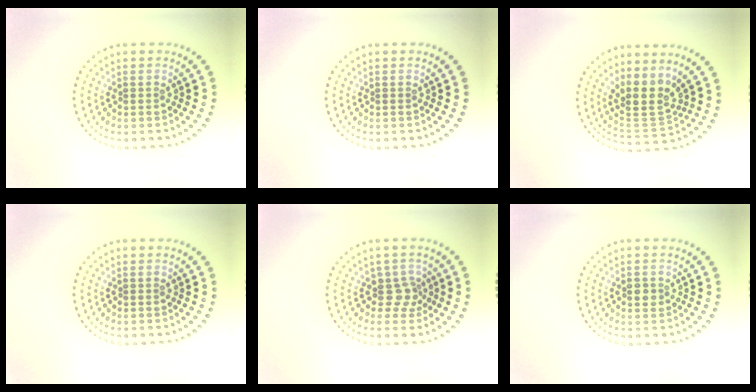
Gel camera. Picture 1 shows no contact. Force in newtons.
{"total": 0.0}
{"total": 3.8, "press": 3.2, "slide": 2.1}
{"total": 0.0}
{"total": 1.9, "press": 1.4, "slide": 1.2}
{"total": 1.0, "press": 1.0, "slide": 0.1}